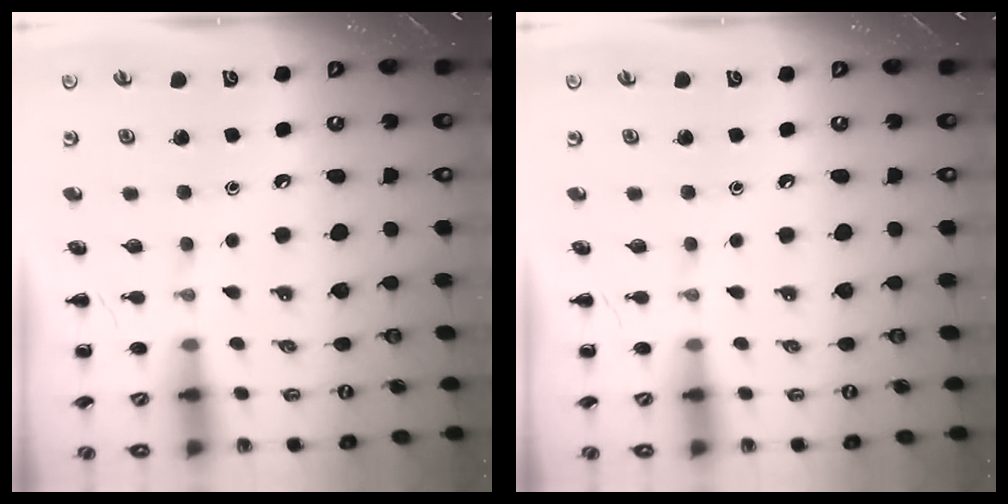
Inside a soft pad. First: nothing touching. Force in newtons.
{"total": 0.0}